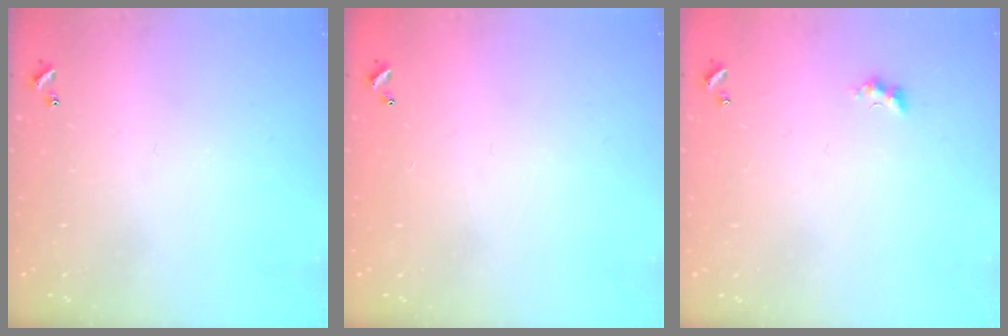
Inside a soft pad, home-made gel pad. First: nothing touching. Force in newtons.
{"total": 2.9, "press": 2.9, "slide": 0.1}
{"total": 2.7, "press": 2.6, "slide": 0.6}